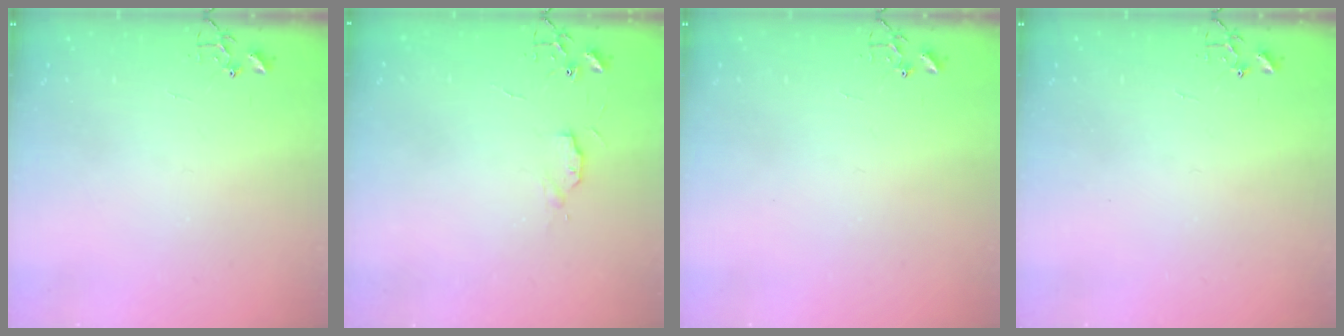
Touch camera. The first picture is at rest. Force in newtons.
{"total": 4.3, "press": 4.2, "slide": 0.7}
{"total": 0.0}
{"total": 0.0}